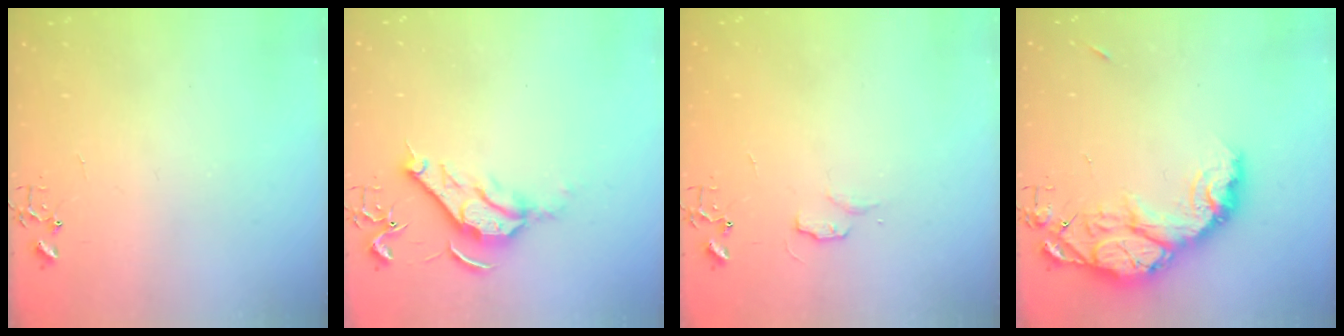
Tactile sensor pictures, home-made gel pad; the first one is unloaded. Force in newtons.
{"total": 10.3, "press": 10.2, "slide": 1.3}
{"total": 4.9, "press": 4.9, "slide": 0.6}
{"total": 15.3, "press": 15.2, "slide": 1.3}